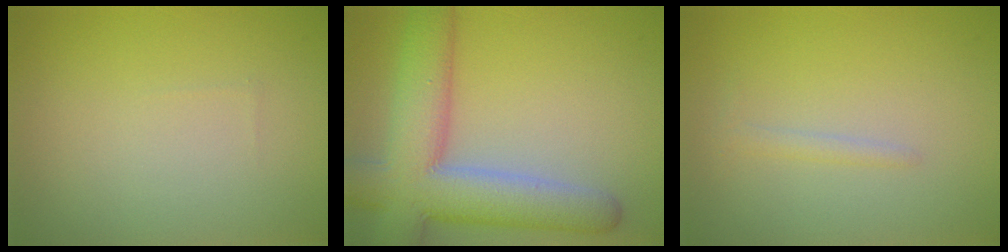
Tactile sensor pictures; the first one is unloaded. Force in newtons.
{"total": 9.7, "press": 9.7, "slide": 0.6}
{"total": 1.0, "press": 1.0, "slide": 0.0}